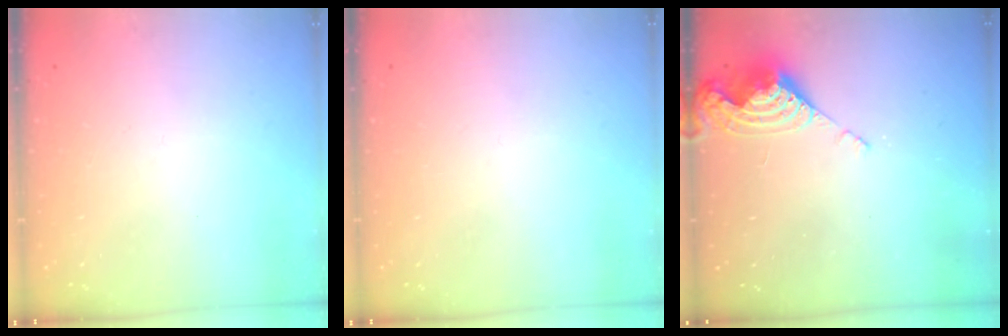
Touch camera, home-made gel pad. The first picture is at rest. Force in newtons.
{"total": 0.0}
{"total": 8.5, "press": 8.5, "slide": 0.9}